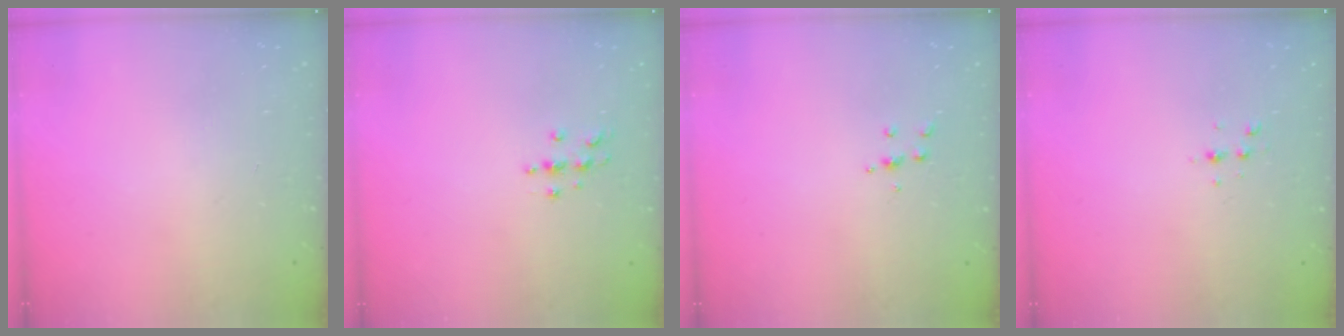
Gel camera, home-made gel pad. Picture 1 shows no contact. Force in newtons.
{"total": 3.7, "press": 3.7, "slide": 0.5}
{"total": 5.0, "press": 4.9, "slide": 0.8}
{"total": 3.6, "press": 3.1, "slide": 1.7}